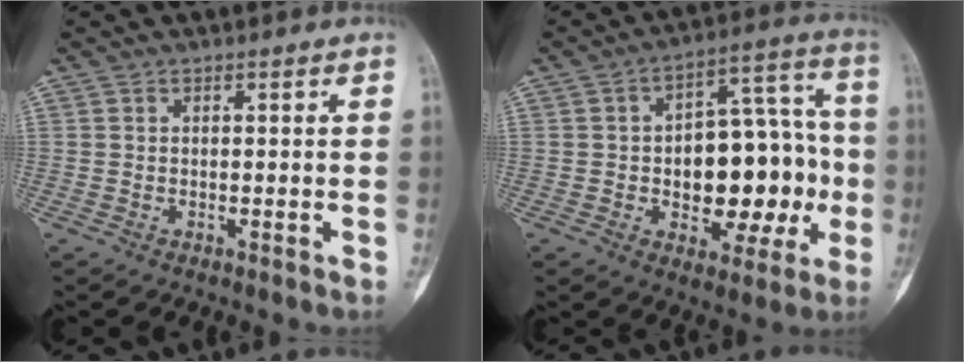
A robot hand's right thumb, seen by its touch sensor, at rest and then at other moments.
{"total": 19.4, "force": [-2.4, 10.9, 15.8], "torque": [-0.175, 0.047, -0.024]}